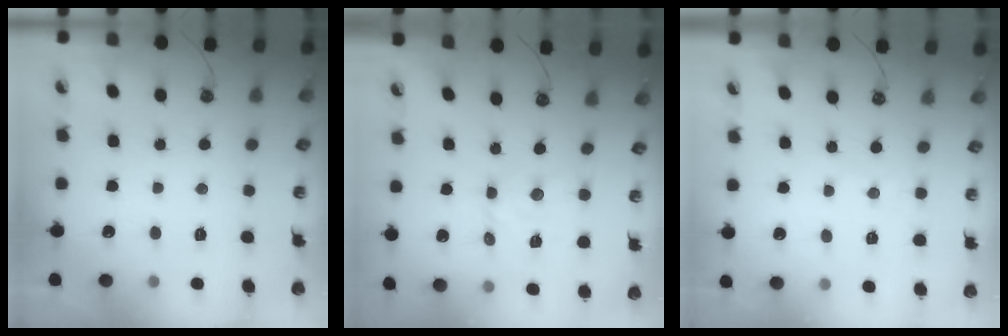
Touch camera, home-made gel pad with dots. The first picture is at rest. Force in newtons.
{"total": 5.1, "press": 5.0, "slide": 1.0}
{"total": 3.7, "press": 3.6, "slide": 0.4}